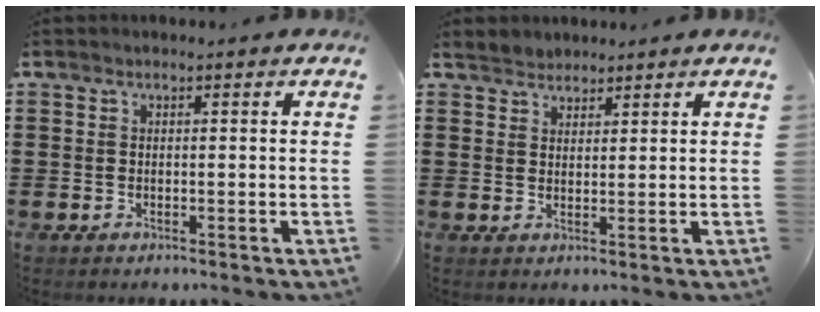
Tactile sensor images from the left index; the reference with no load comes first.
{"total": 2.0, "force": [1.8, 0.9, -0.5], "torque": [0.003, 0.006, 0.035]}